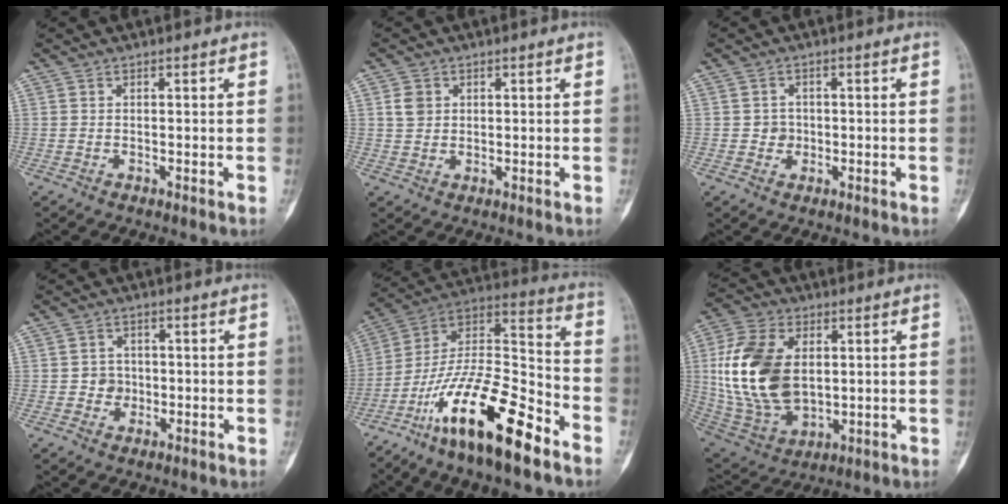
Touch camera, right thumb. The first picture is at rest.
{"total": 3.0, "force": [0.9, 2.5, 1.4], "torque": [-0.014, 0.000, 0.019]}
{"total": 2.2, "force": [-0.1, 2.1, 0.6], "torque": [0.004, 0.006, -0.003]}
{"total": 3.2, "force": [-0.5, 3.0, 1.1], "torque": [0.006, 0.009, -0.013]}
{"total": 22.7, "force": [-13.6, 6.4, 17.0], "torque": [-0.332, 0.069, -0.244]}
{"total": 20.0, "force": [2.4, 12.7, 15.3], "torque": [-0.302, -0.012, 0.057]}